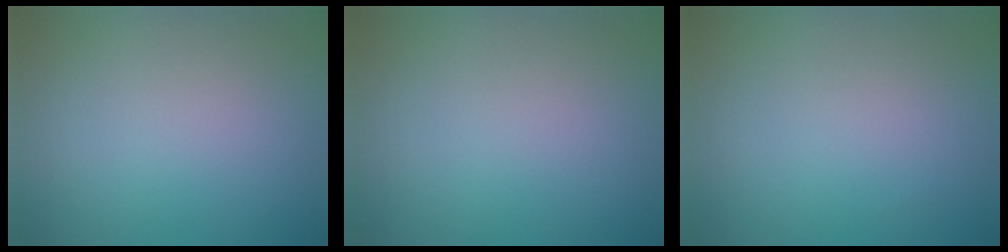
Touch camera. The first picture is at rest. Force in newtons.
{"total": 0.0}
{"total": 0.0}